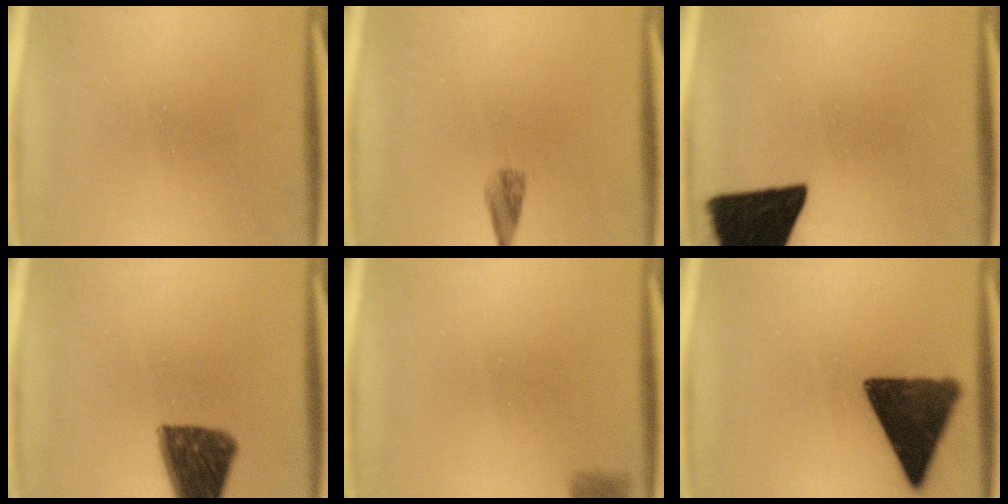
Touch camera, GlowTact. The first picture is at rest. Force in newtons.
{"total": 1.8}
{"total": 18.1}
{"total": 12.2}
{"total": 2.9}
{"total": 13.2}